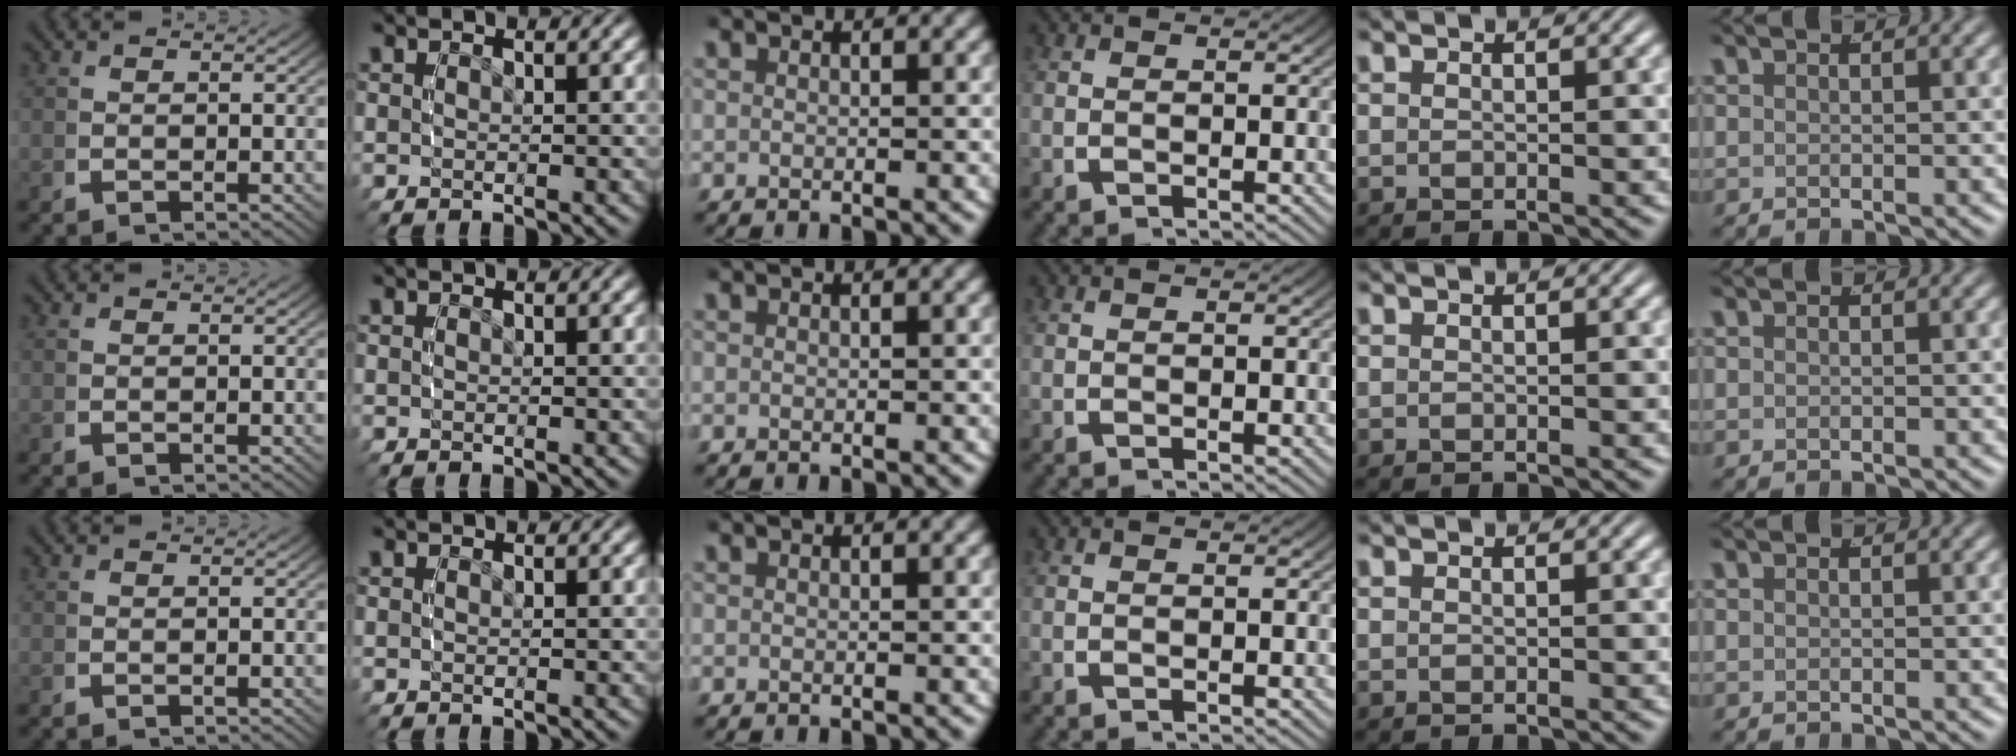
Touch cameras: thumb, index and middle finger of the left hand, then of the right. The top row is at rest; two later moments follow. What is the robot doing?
{"motion": "reach", "object": "air blower"}